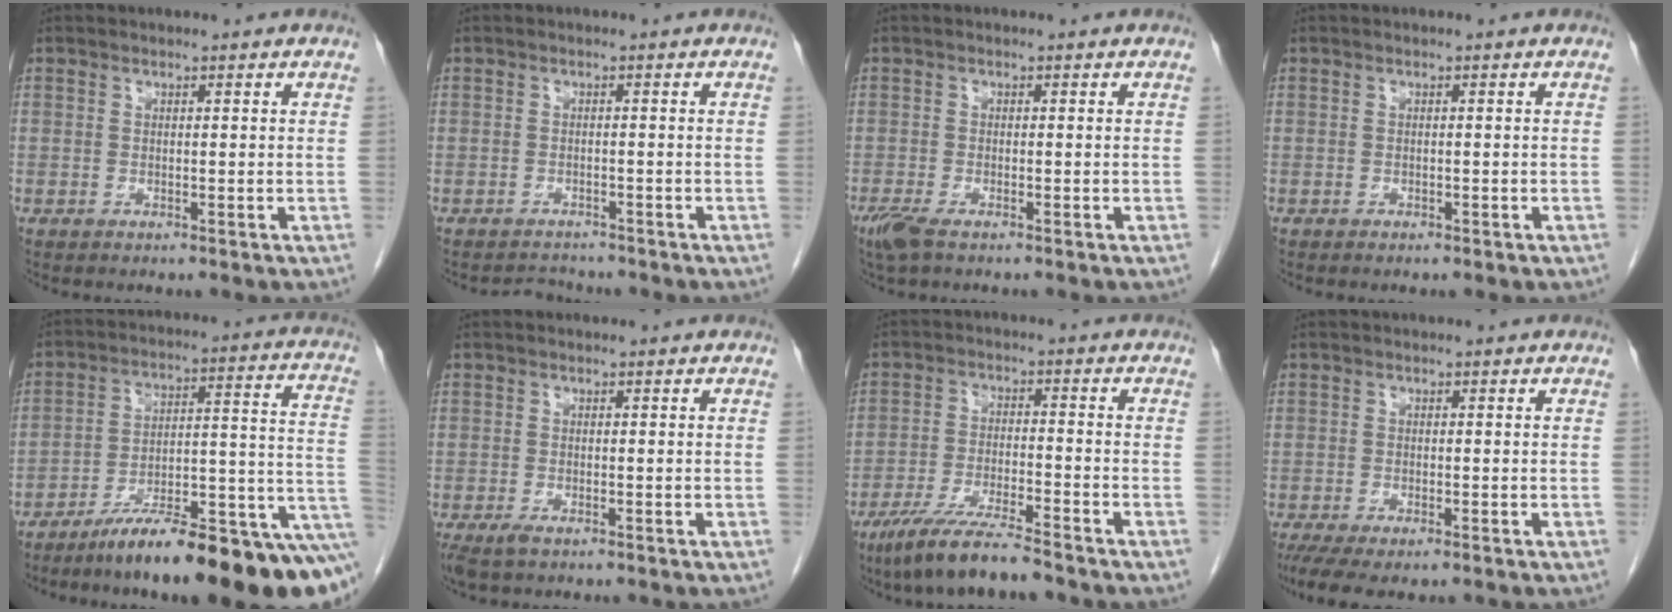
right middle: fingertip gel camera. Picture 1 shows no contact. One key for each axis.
{"total": 2.3, "fx": -2.2, "fy": 0.6, "fz": -0.4, "tx": 0.000, "ty": -0.009, "tz": -0.034}
{"total": 3.1, "fx": -2.1, "fy": 0.8, "fz": 2.2, "tx": -0.052, "ty": -0.010, "tz": -0.040}
{"total": 0.7, "fx": -0.5, "fy": 0.2, "fz": 0.4, "tx": -0.013, "ty": -0.003, "tz": -0.005}
{"total": 21.5, "fx": -13.2, "fy": 2.9, "fz": 16.7, "tx": -0.156, "ty": 0.034, "tz": -0.205}
{"total": 2.6, "fx": -1.6, "fy": 0.9, "fz": 1.8, "tx": -0.040, "ty": -0.009, "tz": -0.026}
{"total": 9.7, "fx": -7.7, "fy": 0.1, "fz": 5.9, "tx": -0.108, "ty": -0.032, "tz": -0.138}
{"total": 6.0, "fx": -4.3, "fy": 1.7, "fz": 3.8, "tx": -0.066, "ty": -0.018, "tz": -0.069}